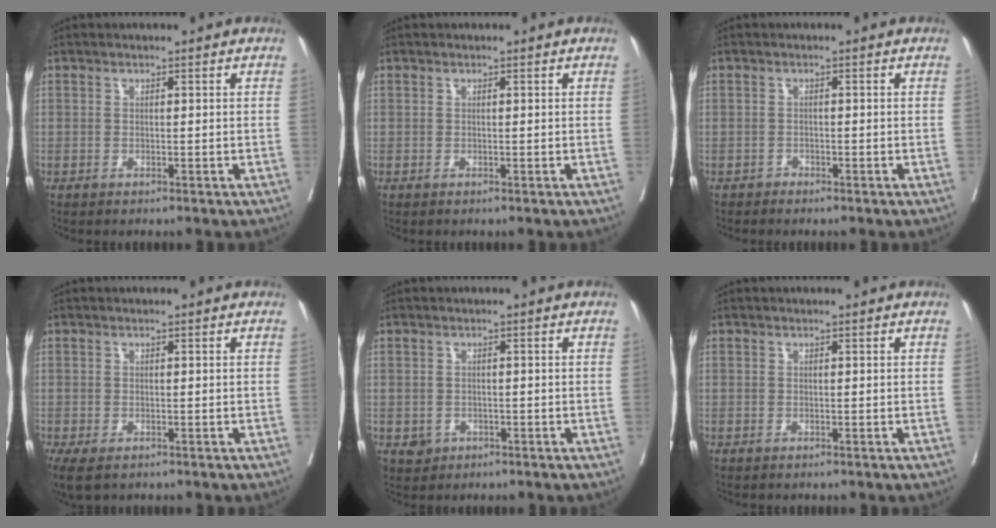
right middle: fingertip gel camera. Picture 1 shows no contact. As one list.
[{"total": 0.0}, {"total": 0.6, "force": [-0.6, 0.2, -0.1], "torque": [-0.002, -0.001, -0.013]}, {"total": 5.2, "force": [-3.0, 2.8, 3.1], "torque": [-0.072, -0.016, -0.049]}, {"total": 2.1, "force": [-0.8, 1.9, 0.4], "torque": [0.000, 0.005, -0.006]}, {"total": 0.0}]